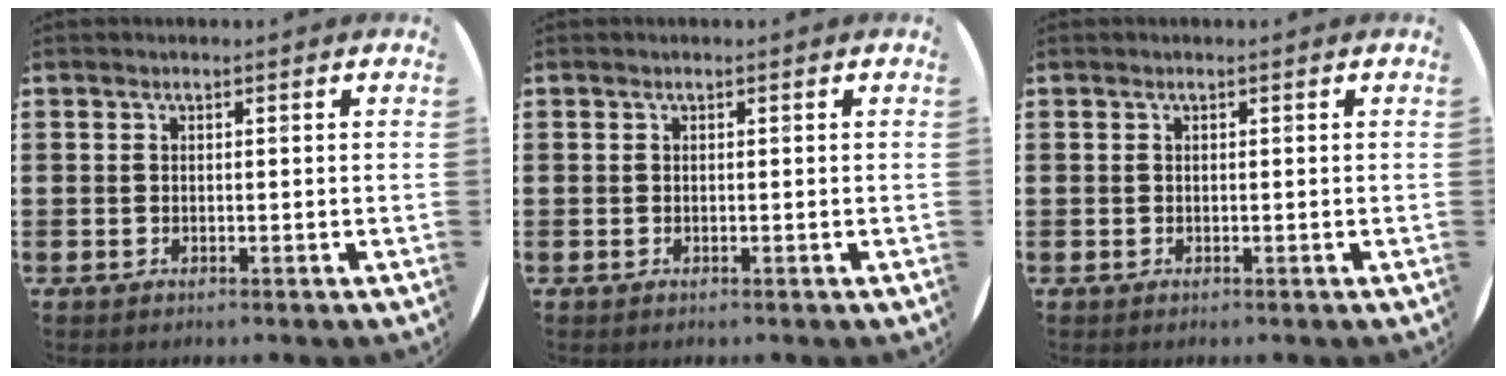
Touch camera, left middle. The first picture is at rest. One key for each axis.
{"total": 0.0}
{"total": 0.0}